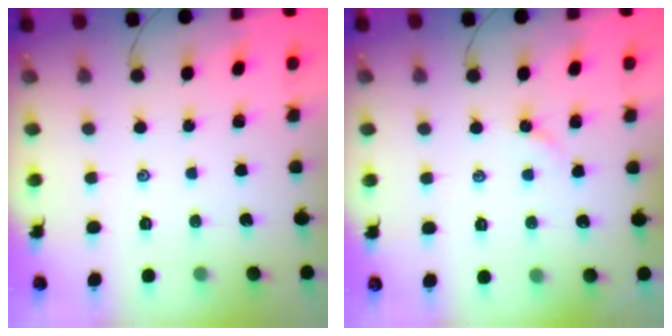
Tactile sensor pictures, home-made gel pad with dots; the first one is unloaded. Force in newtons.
{"total": 2.3, "press": 2.3, "slide": 0.5}